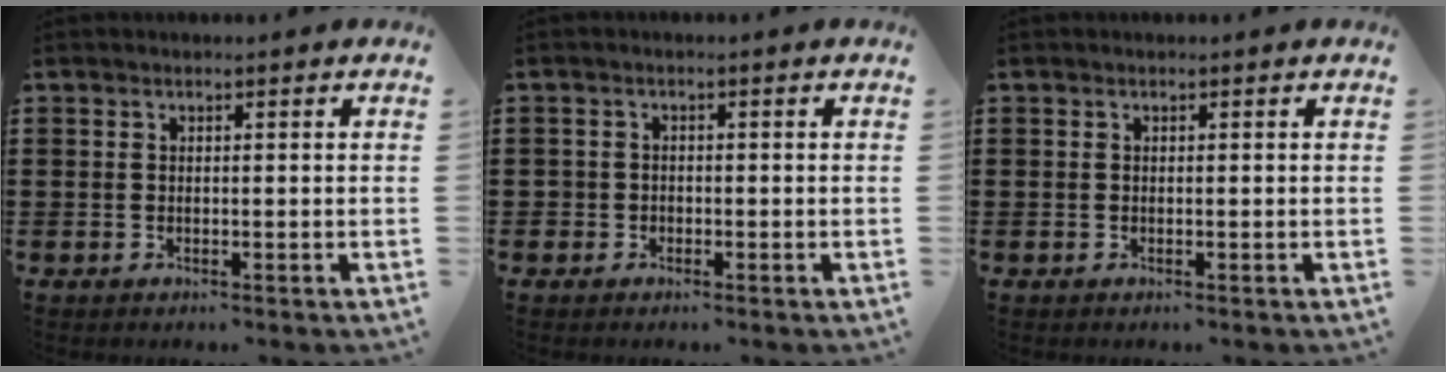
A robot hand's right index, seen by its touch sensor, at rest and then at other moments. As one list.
[{"total": 1.3, "force": [-0.6, 1.2, 0.1], "torque": [-0.005, 0.002, -0.016]}, {"total": 0.0}]